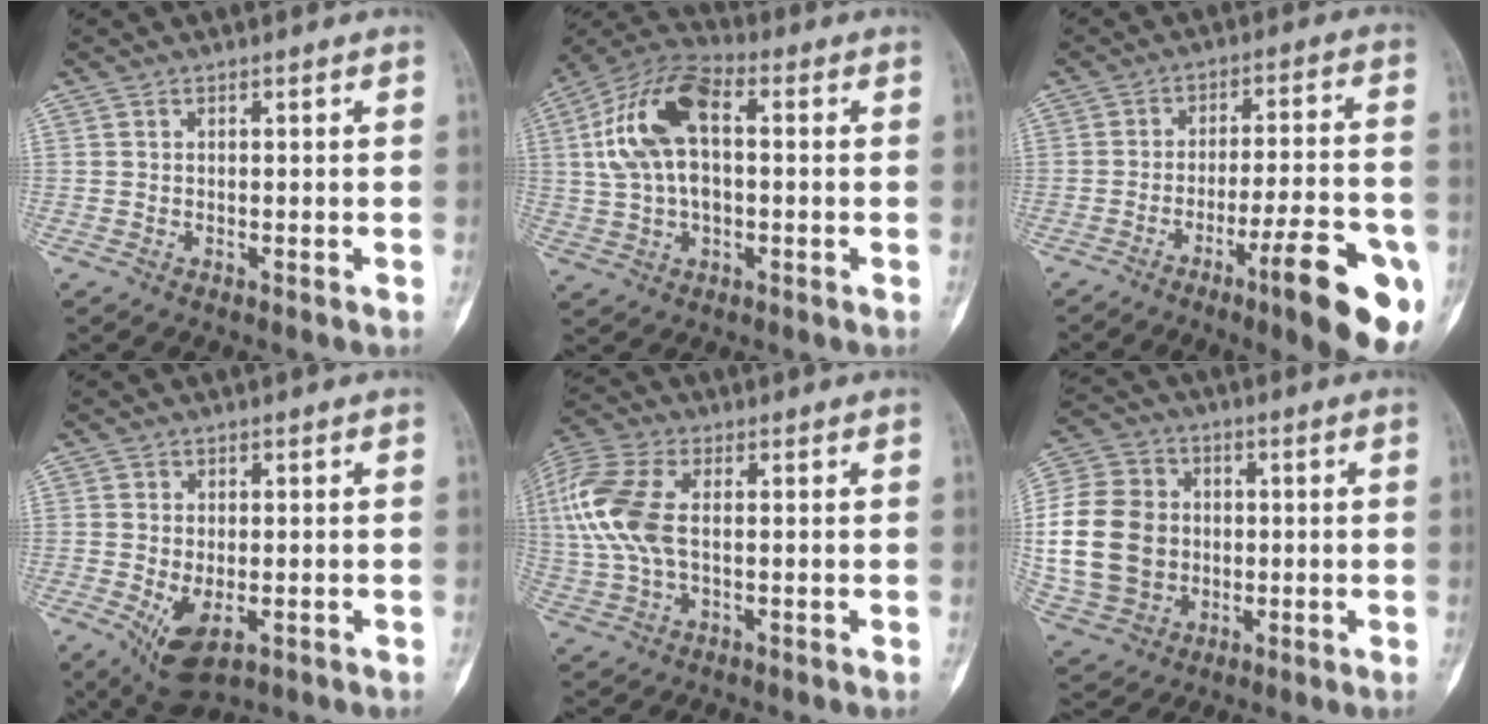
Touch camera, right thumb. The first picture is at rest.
{"total": 14.9, "force": [2.1, 8.1, 12.4], "torque": [-0.243, 0.033, 0.033]}
{"total": 16.3, "force": [-7.4, 3.1, 14.1], "torque": [-0.167, 0.029, -0.100]}
{"total": 7.5, "force": [-2.4, 3.8, 6.0], "torque": [-0.102, -0.009, -0.028]}
{"total": 13.2, "force": [1.4, 7.4, 10.9], "torque": [-0.263, 0.017, 0.027]}
{"total": 18.6, "force": [-0.3, 15.4, 10.4], "torque": [-0.202, 0.017, 0.004]}